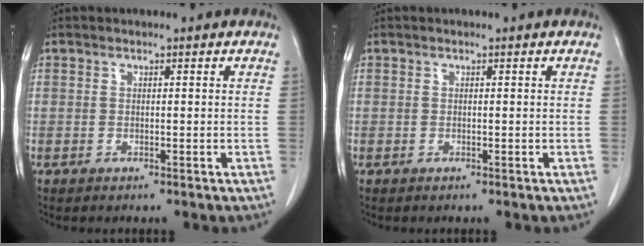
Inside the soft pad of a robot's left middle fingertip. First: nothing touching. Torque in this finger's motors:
{"motor_torque": [-0.05, 0.06, 0.04, 0.01]}